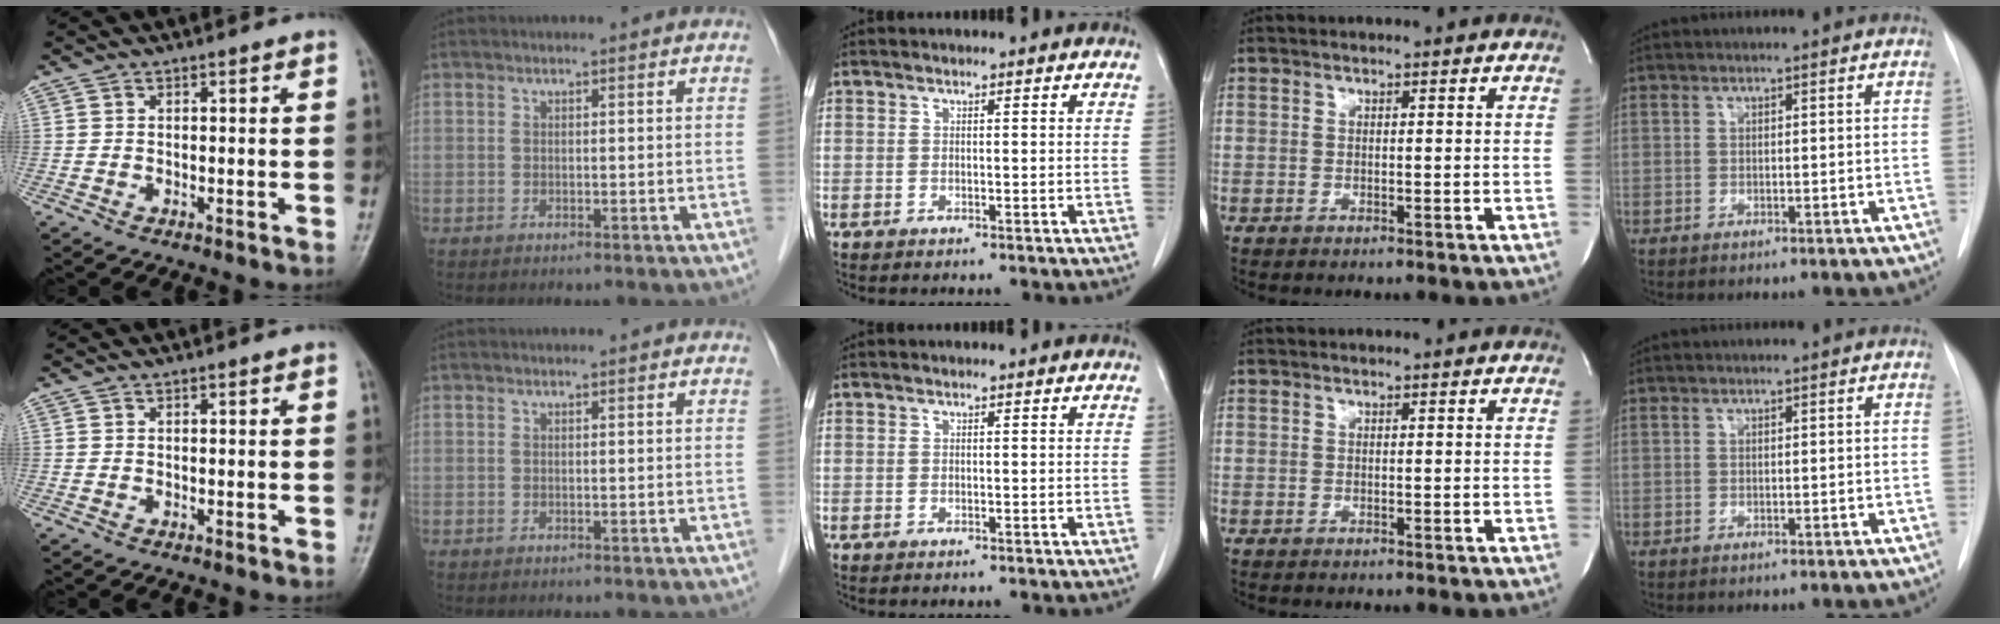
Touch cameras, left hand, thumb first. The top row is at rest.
{}